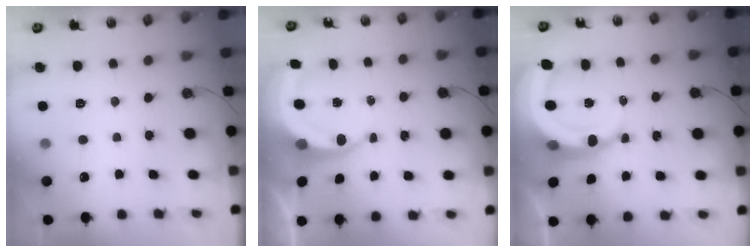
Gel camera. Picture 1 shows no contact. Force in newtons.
{"total": 7.1, "press": 7.0, "slide": 1.1}
{"total": 11.8, "press": 11.6, "slide": 1.6}